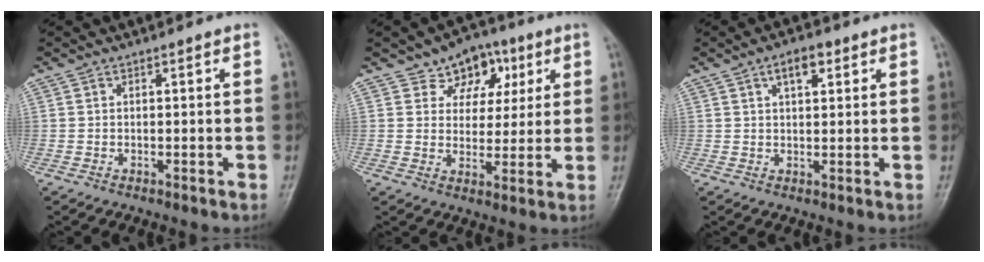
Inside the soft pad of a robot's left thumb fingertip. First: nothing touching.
{"total": 9.2, "force": [4.7, 6.8, 4.1], "torque": [-0.014, -0.013, 0.070]}
{"total": 4.5, "force": [2.2, 2.2, 3.3], "torque": [-0.044, -0.002, 0.033]}